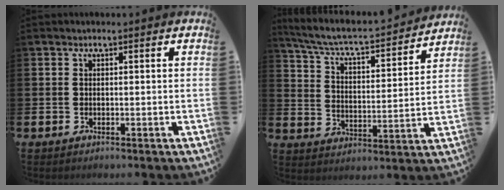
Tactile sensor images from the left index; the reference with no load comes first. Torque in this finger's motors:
{"motor_torque": [0.83, -1.30, 0.42, 0.15]}